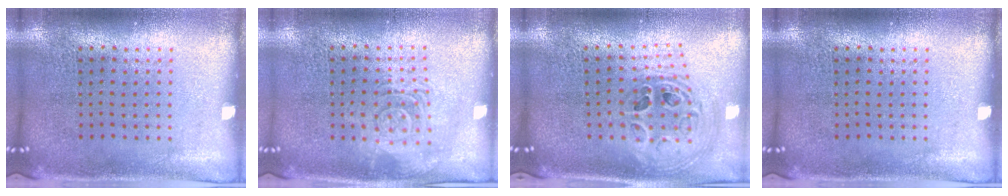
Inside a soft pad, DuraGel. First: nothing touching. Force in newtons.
{"total": 2.8, "press": 2.8, "slide": 0.4}
{"total": 1.3, "press": 1.2, "slide": 0.6}
{"total": 0.0}